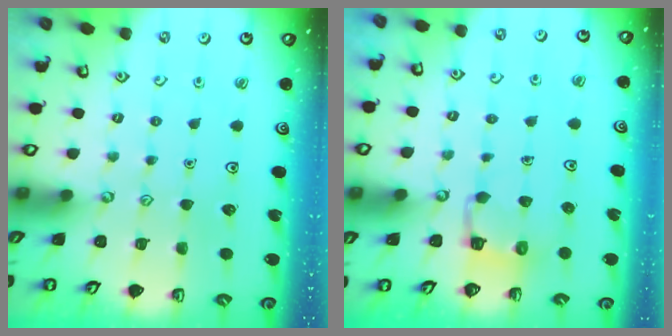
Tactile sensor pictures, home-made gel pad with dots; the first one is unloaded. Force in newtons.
{"total": 3.3, "press": 3.3, "slide": 0.3}